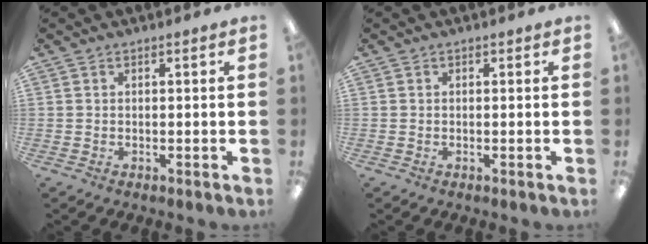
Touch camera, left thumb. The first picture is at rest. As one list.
[{"total": 0.0}]